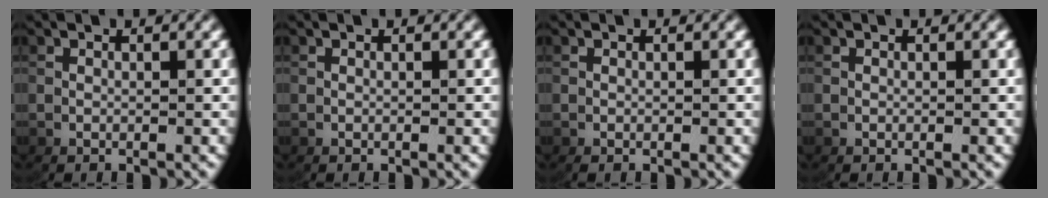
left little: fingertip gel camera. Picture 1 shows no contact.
{"total": 0.0}
{"total": 0.0}
{"total": 0.0}